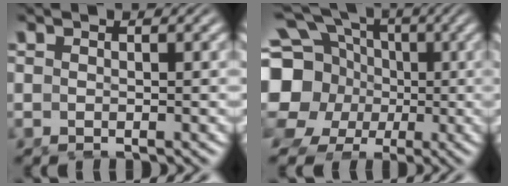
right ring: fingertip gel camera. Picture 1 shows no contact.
{"total": 17.4, "force": [1.9, 15.2, 8.2], "torque": [-0.171, -0.031, 0.015]}